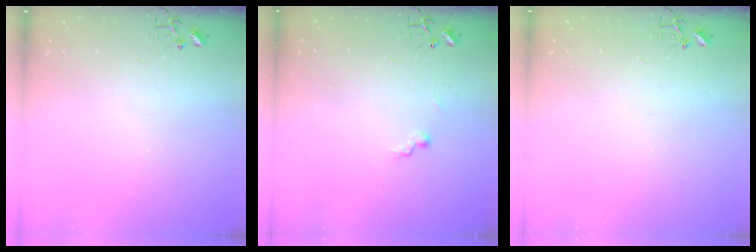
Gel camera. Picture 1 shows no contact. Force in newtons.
{"total": 6.2, "press": 6.2, "slide": 0.5}
{"total": 1.4, "press": 1.4, "slide": 0.2}